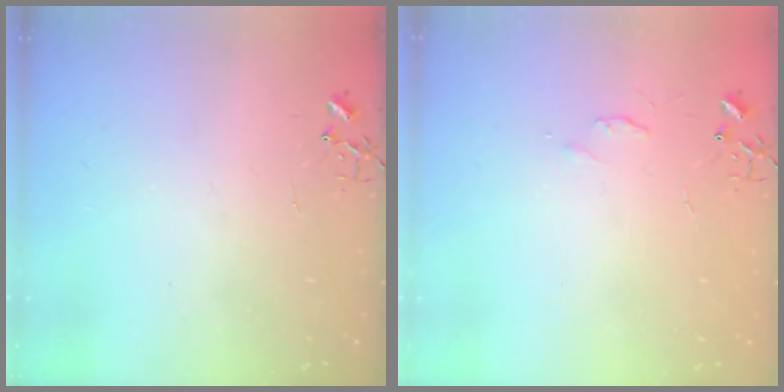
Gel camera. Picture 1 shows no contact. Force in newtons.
{"total": 4.1, "press": 4.1, "slide": 0.7}